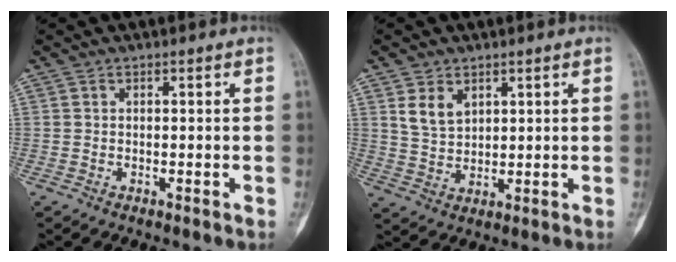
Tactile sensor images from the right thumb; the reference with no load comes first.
{"total": 5.1, "force": [2.5, 3.4, 2.9], "torque": [-0.042, -0.016, 0.056]}